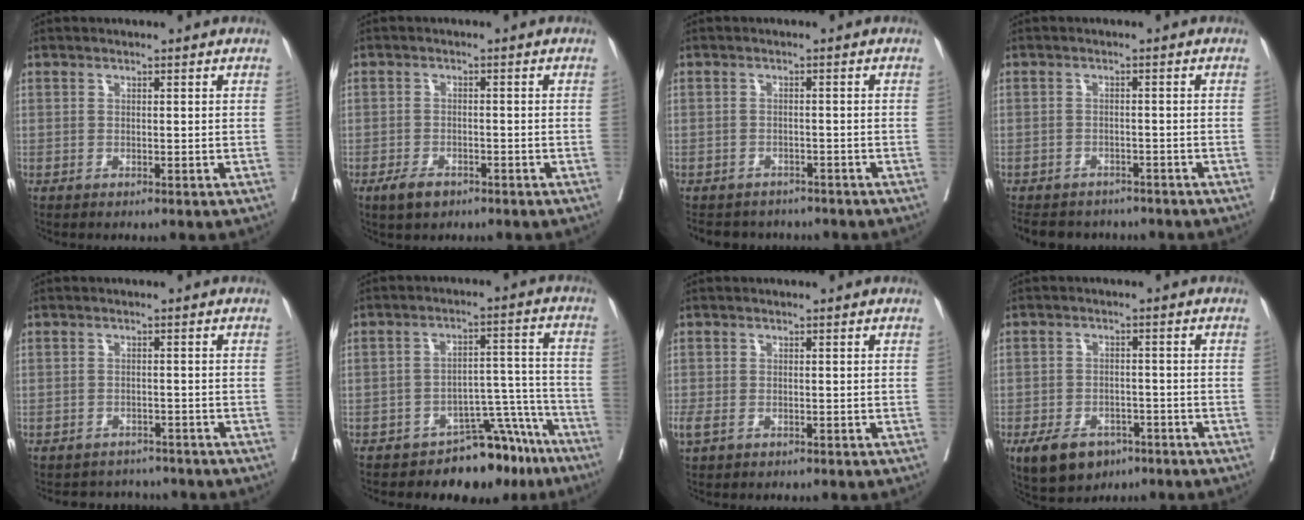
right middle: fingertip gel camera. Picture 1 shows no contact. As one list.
[{"total": 3.0, "force": [-2.0, 1.5, 1.7], "torque": [-0.034, -0.001, -0.028]}, {"total": 6.8, "force": [-6.2, 2.6, 0.8], "torque": [-0.011, 0.001, -0.079]}, {"total": 9.1, "force": [-8.0, 3.8, 2.0], "torque": [-0.035, 0.000, -0.102]}, {"total": 5.0, "force": [-4.7, 1.8, -0.2], "torque": [0.005, 0.009, -0.061]}, {"total": 10.3, "force": [-8.5, 4.3, 3.8], "torque": [-0.017, 0.061, -0.124]}, {"total": 1.9, "force": [-0.7, 1.1, 1.3], "torque": [-0.040, -0.005, -0.009]}, {"total": 7.5, "force": [-4.6, 4.7, 3.7], "torque": [-0.066, 0.002, -0.064]}]